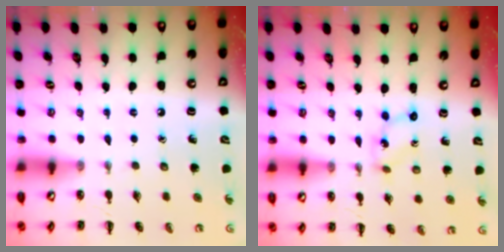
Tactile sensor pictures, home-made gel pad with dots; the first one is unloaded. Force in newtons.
{"total": 1.3, "press": 1.2, "slide": 0.5}